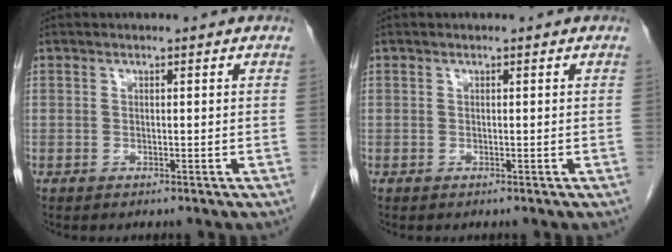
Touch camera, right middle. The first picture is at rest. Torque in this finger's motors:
{"motor_torque": [0.00, 0.00, 0.06, 0.00]}